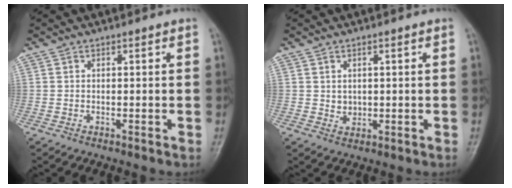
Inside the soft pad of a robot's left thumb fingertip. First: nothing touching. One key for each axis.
{"total": 2.1, "fx": 0.7, "fy": 1.6, "fz": 1.1, "tx": -0.011, "ty": -0.007, "tz": 0.018}